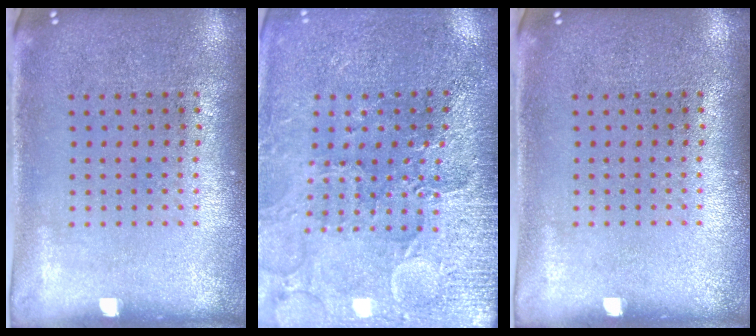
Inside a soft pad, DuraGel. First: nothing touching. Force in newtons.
{"total": 3.2, "press": 3.2, "slide": 0.3}
{"total": 0.0}